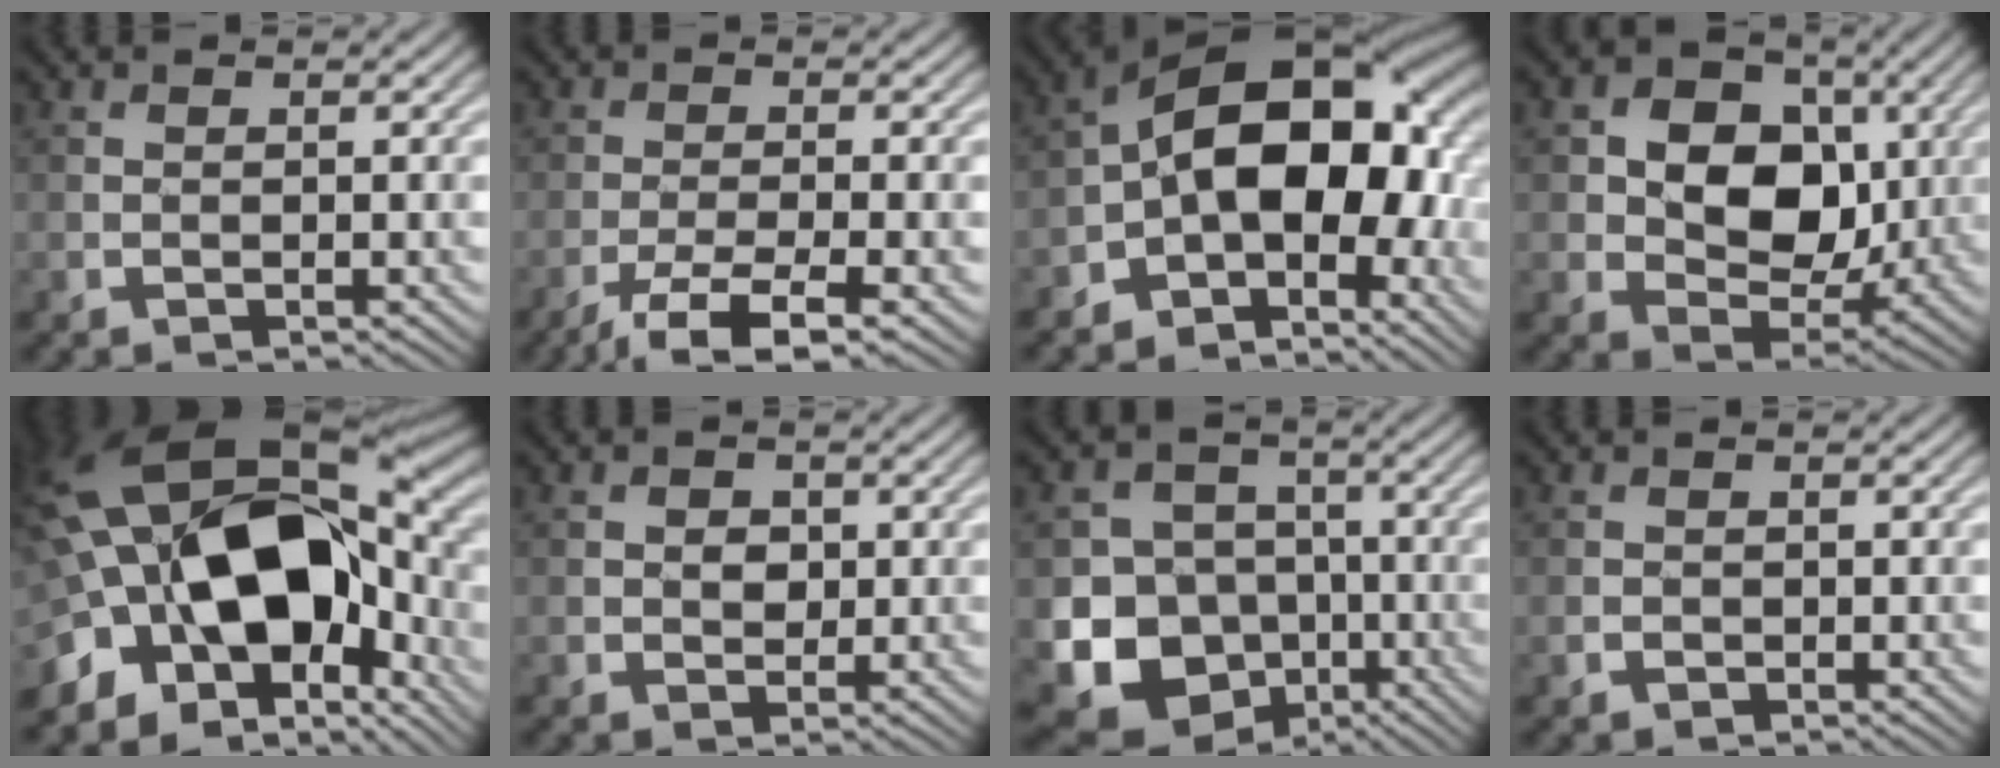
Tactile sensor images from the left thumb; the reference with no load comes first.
{"total": 5.5, "force": [-3.4, 1.2, 4.1], "torque": [-0.079, -0.006, -0.065]}
{"total": 15.5, "force": [-3.0, 9.2, 12.1], "torque": [-0.182, 0.010, -0.065]}
{"total": 10.1, "force": [1.5, 7.8, 6.3], "torque": [-0.117, 0.000, 0.010]}
{"total": 20.3, "force": [-1.4, 12.5, 16.0], "torque": [-0.315, -0.017, -0.016]}
{"total": 2.0, "force": [0.2, 1.7, 1.1], "torque": [-0.020, -0.003, -0.001]}
{"total": 14.1, "force": [-5.0, 12.1, 5.2], "torque": [-0.129, -0.044, -0.108]}
{"total": 1.0, "force": [-0.4, 0.9, 0.3], "torque": [-0.004, -0.004, -0.010]}